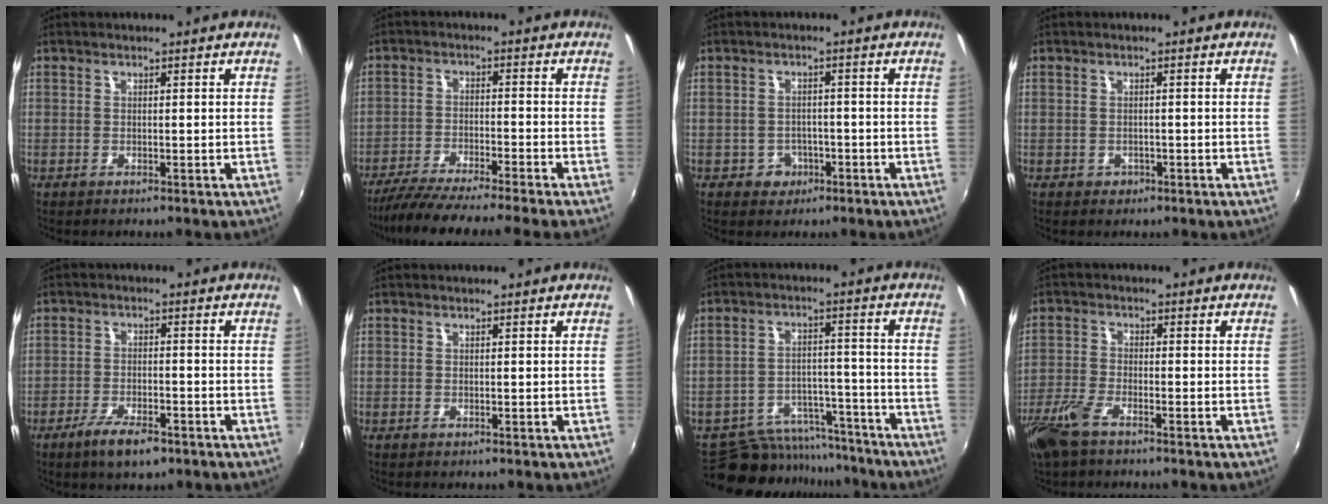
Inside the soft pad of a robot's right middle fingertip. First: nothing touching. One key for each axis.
{"total": 11.7, "fx": -10.4, "fy": -1.8, "fz": 5.0, "tx": -0.108, "ty": -0.030, "tz": -0.177}
{"total": 3.7, "fx": -1.7, "fy": 3.3, "fz": 0.5, "tx": -0.018, "ty": 0.006, "tz": -0.022}
{"total": 1.5, "fx": -0.7, "fy": 1.3, "fz": 0.3, "tx": -0.005, "ty": -0.002, "tz": -0.007}
{"total": 6.7, "fx": -4.5, "fy": 2.3, "fz": 4.4, "tx": -0.105, "ty": -0.015, "tz": -0.079}
{"total": 0.0}
{"total": 14.9, "fx": -13.0, "fy": 6.4, "fz": 3.4, "tx": -0.081, "ty": 0.031, "tz": -0.178}
{"total": 6.9, "fx": -4.8, "fy": 2.2, "fz": 4.3, "tx": -0.113, "ty": -0.010, "tz": -0.102}